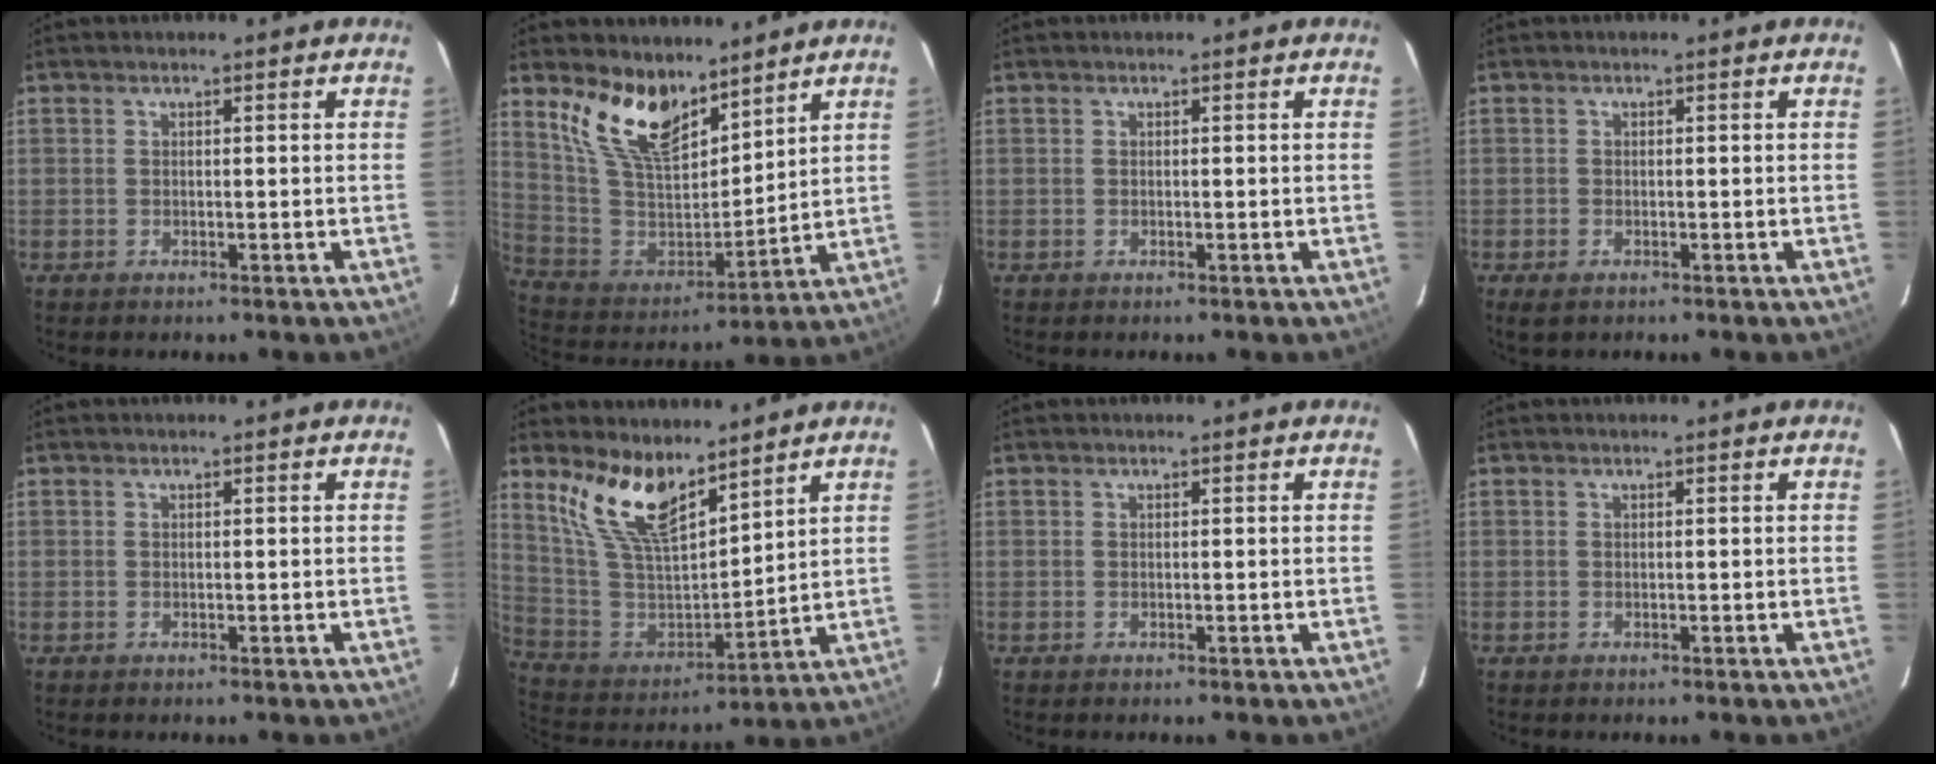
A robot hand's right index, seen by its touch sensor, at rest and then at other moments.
{"total": 16.0, "force": [11.1, 7.4, 8.9], "torque": [-0.184, 0.006, 0.229]}
{"total": 0.0}
{"total": 2.1, "force": [-1.3, 1.2, 1.1], "torque": [-0.022, -0.008, -0.024]}
{"total": 0.0}
{"total": 15.0, "force": [10.5, 5.8, 9.0], "torque": [-0.182, 0.001, 0.222]}
{"total": 0.0}
{"total": 0.0}